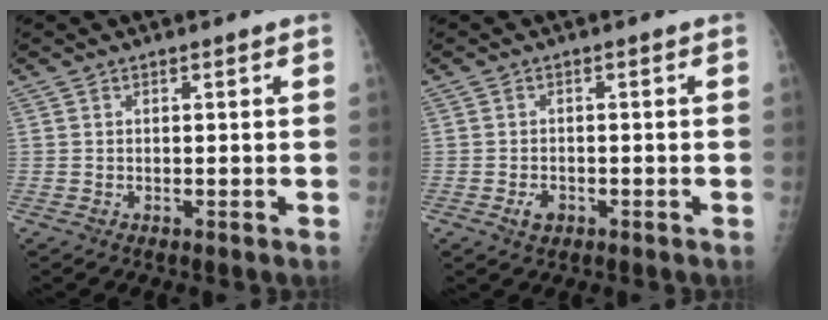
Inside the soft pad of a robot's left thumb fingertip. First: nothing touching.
{"total": 2.5, "force": [-1.1, 1.7, 1.4], "torque": [-0.018, 0.003, -0.015]}